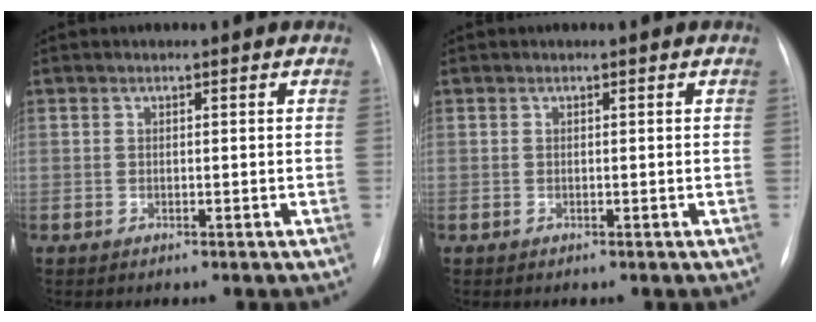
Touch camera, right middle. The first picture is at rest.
{"total": 0.0}